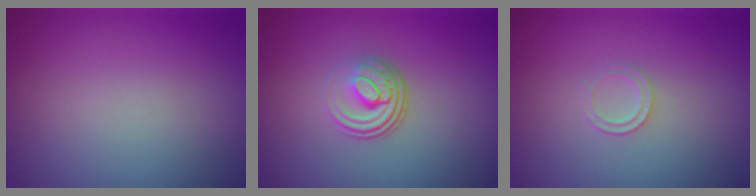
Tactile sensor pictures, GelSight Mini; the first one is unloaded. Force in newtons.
{"total": 3.5, "press": 2.5, "slide": 2.5}
{"total": 1.2, "press": 1.2, "slide": 0.2}